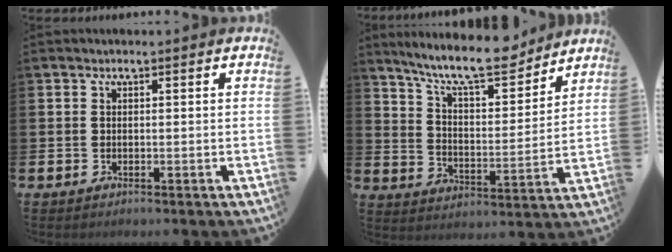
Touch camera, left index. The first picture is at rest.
{"total": 11.3, "force": [10.1, 2.4, 4.6], "torque": [-0.099, -0.064, 0.174]}